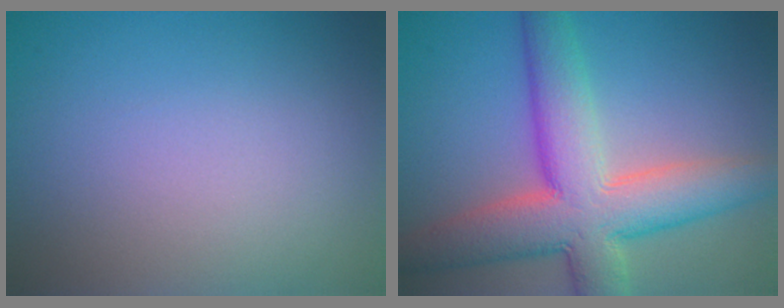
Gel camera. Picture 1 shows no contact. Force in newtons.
{"total": 9.8, "press": 9.8, "slide": 0.5}